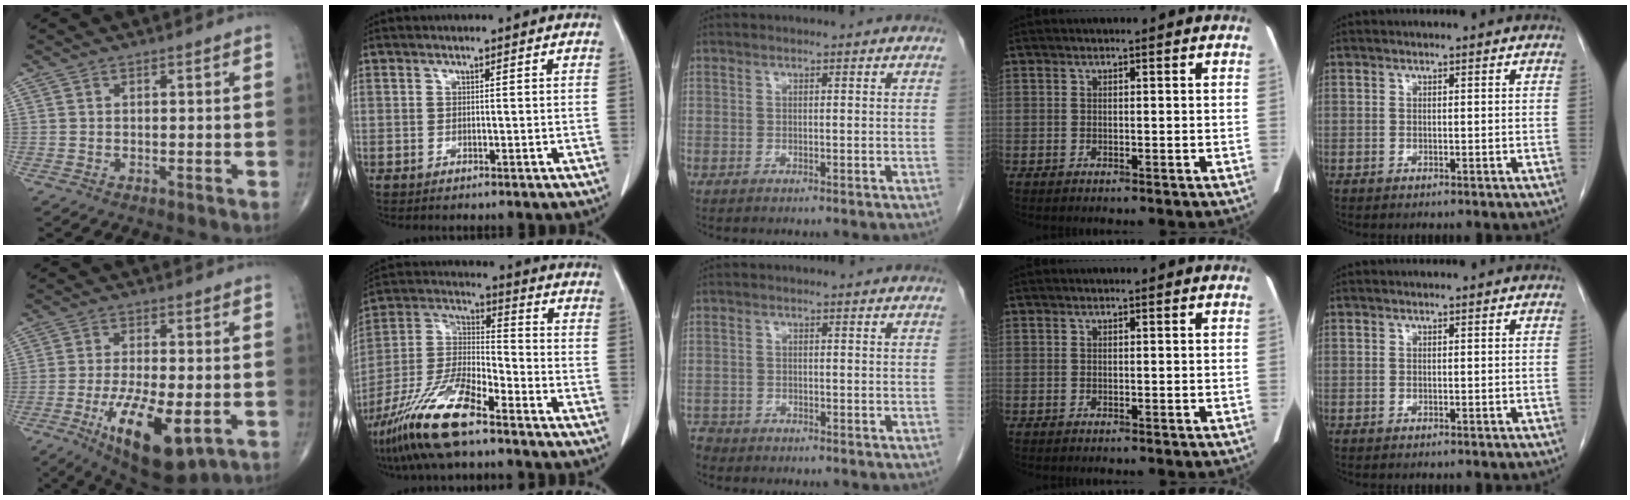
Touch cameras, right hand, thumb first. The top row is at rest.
{"thumb": {"total": 15.2, "force": [-5.2, 5.6, 13.1], "torque": [-0.220, -0.011, -0.071]}, "index": {"total": 14.3, "force": [-10.1, 2.8, 9.8], "torque": [-0.206, -0.010, -0.187]}, "middle": {"total": 2.4, "force": [-2.2, 0.9, 0.1], "torque": [-0.005, -0.004, -0.042]}}